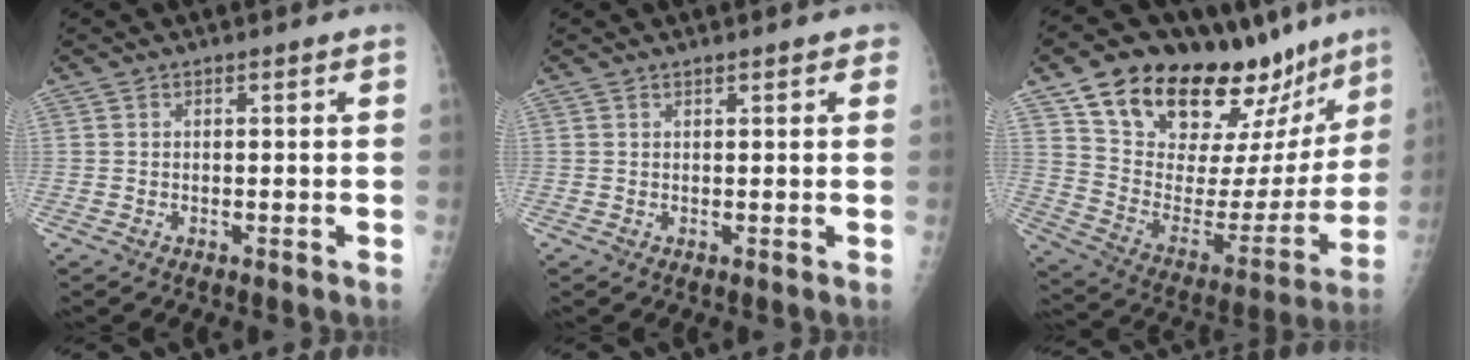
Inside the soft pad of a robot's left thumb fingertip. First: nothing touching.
{"total": 1.7, "force": [1.2, 0.7, 1.0], "torque": [-0.003, 0.000, 0.011]}
{"total": 30.7, "force": [21.5, 13.4, 17.3], "torque": [-0.235, -0.074, 0.329]}